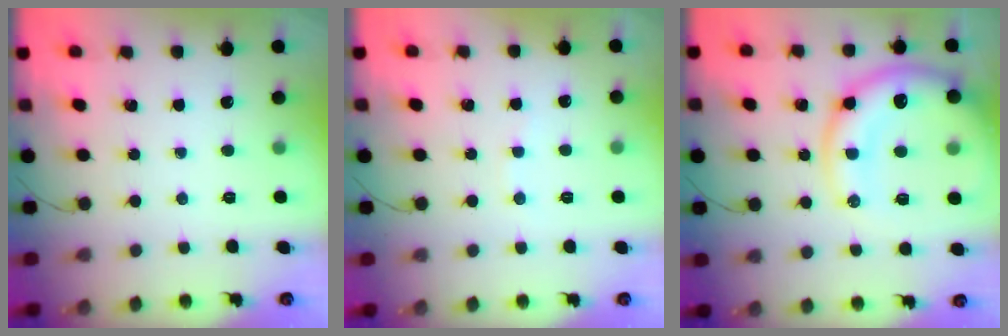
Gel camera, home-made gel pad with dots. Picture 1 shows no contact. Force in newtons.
{"total": 3.8, "press": 3.8, "slide": 0.6}
{"total": 17.2, "press": 16.8, "slide": 3.3}